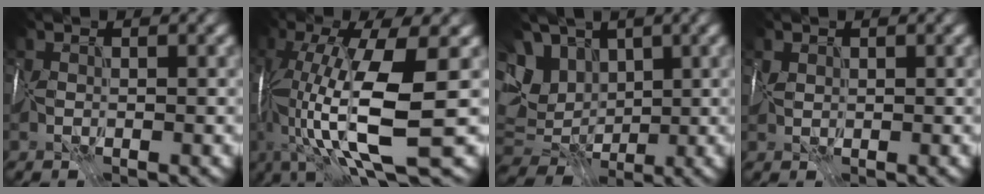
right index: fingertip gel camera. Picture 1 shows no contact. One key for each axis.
{"total": 11.2, "fx": -1.9, "fy": 2.3, "fz": 10.8, "tx": -0.186, "ty": -0.013, "tz": -0.027}
{"total": 9.3, "fx": 1.8, "fy": 7.4, "fz": 5.3, "tx": -0.103, "ty": 0.005, "tz": 0.032}
{"total": 0.7, "fx": 0.6, "fy": 0.1, "fz": -0.3, "tx": 0.013, "ty": -0.001, "tz": 0.012}